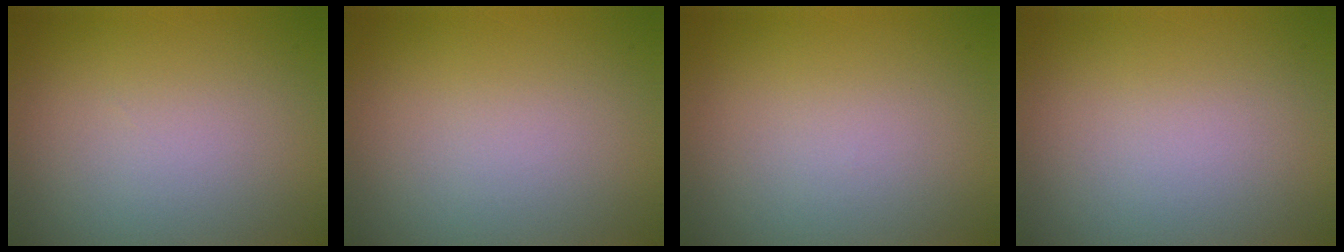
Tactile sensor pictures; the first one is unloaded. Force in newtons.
{"total": 0.0}
{"total": 0.0}
{"total": 0.0}